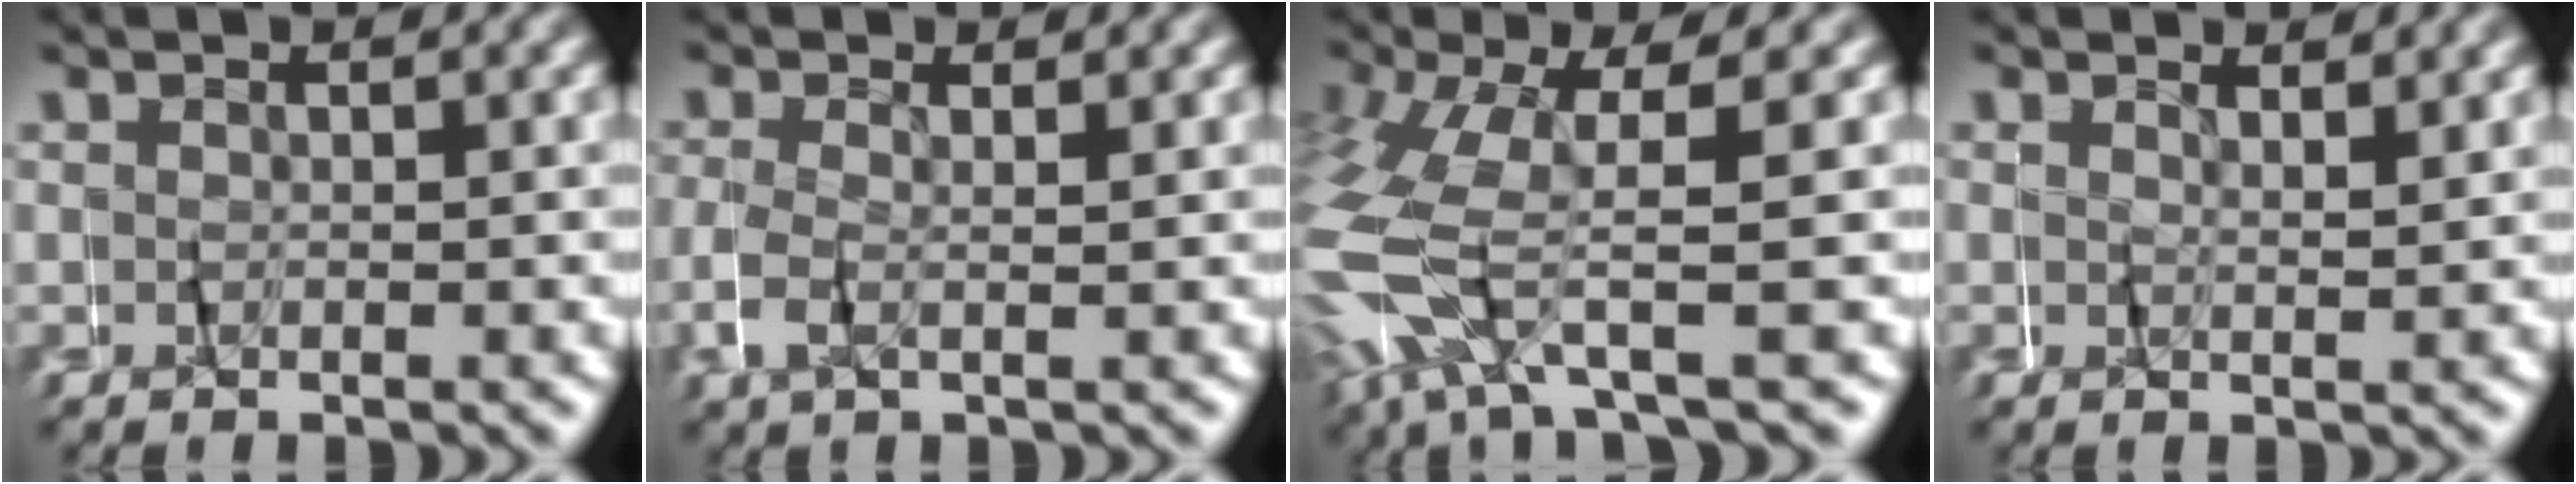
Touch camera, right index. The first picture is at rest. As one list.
[{"total": 1.6, "force": [-1.0, 0.4, 1.2], "torque": [-0.034, -0.007, -0.016]}, {"total": 7.0, "force": [-2.0, 3.4, 5.8], "torque": [-0.163, -0.022, -0.024]}, {"total": 1.5, "force": [1.2, -0.9, -0.2], "torque": [-0.002, 0.000, 0.018]}]